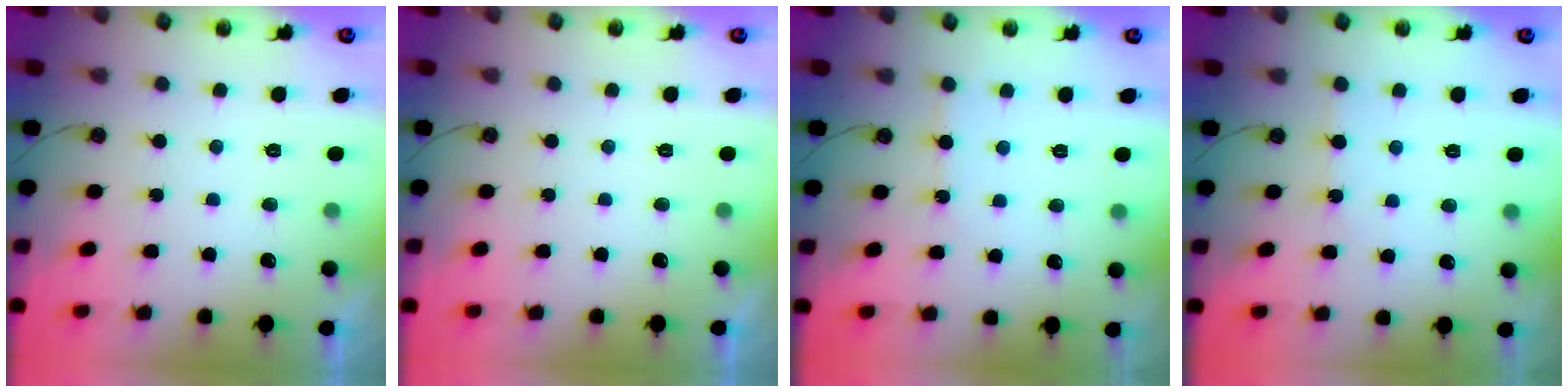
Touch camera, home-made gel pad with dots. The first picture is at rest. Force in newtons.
{"total": 0.0}
{"total": 4.9, "press": 4.8, "slide": 0.4}
{"total": 2.2, "press": 2.1, "slide": 0.3}